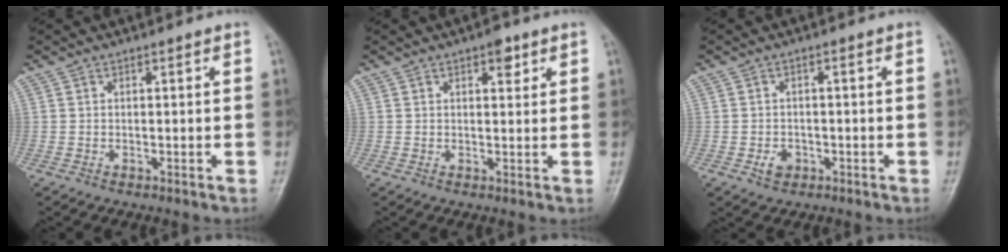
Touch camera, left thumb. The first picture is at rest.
{"total": 3.0, "force": [1.7, 1.4, 2.0], "torque": [-0.016, -0.005, 0.020]}
{"total": 2.7, "force": [-1.1, 2.1, 1.3], "torque": [-0.015, 0.007, -0.015]}